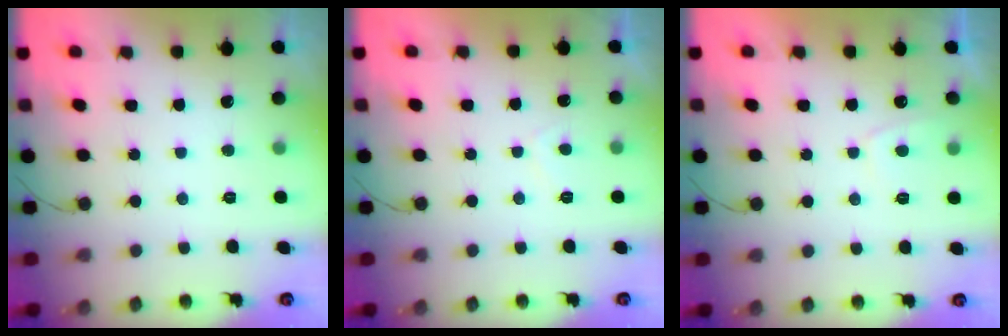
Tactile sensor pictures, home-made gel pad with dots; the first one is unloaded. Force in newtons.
{"total": 2.1, "press": 2.0, "slide": 0.7}
{"total": 1.8, "press": 1.7, "slide": 0.7}